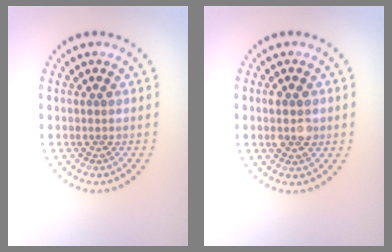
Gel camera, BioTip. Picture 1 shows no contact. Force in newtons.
{"total": 2.7, "press": 2.7, "slide": 0.1}